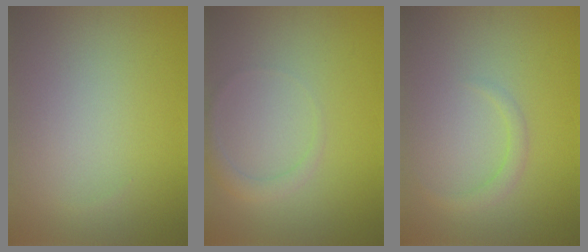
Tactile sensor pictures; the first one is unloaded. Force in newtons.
{"total": 1.5, "press": 1.5, "slide": 0.1}
{"total": 1.3, "press": 1.3, "slide": 0.1}